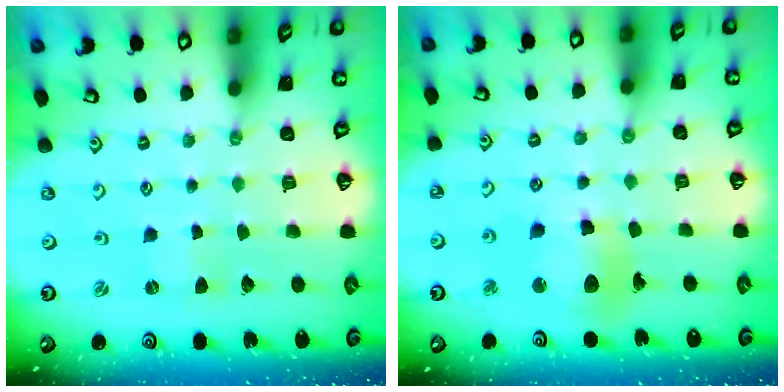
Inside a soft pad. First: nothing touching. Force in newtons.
{"total": 12.7, "press": 12.6, "slide": 1.7}